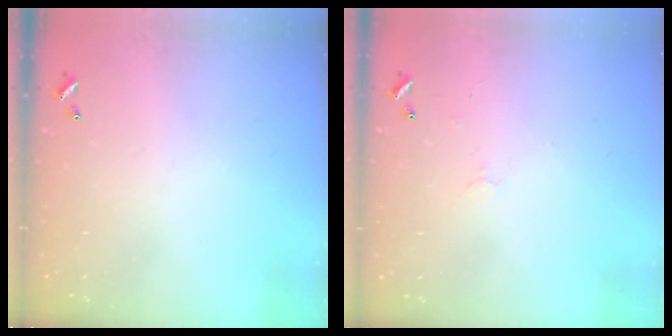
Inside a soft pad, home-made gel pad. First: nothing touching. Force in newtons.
{"total": 0.7, "press": 0.2, "slide": 0.6}